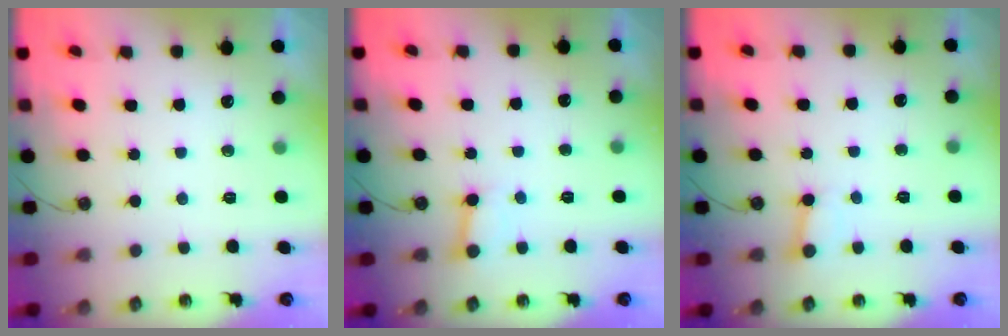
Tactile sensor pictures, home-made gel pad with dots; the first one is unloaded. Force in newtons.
{"total": 3.9, "press": 3.9, "slide": 0.4}
{"total": 2.3, "press": 2.3, "slide": 0.1}